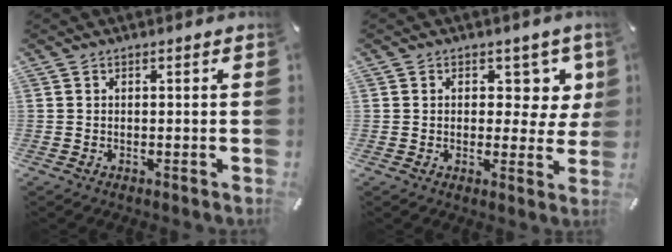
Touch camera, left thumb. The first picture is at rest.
{"total": 7.1, "force": [3.1, 5.1, 3.9], "torque": [-0.033, -0.017, 0.050]}